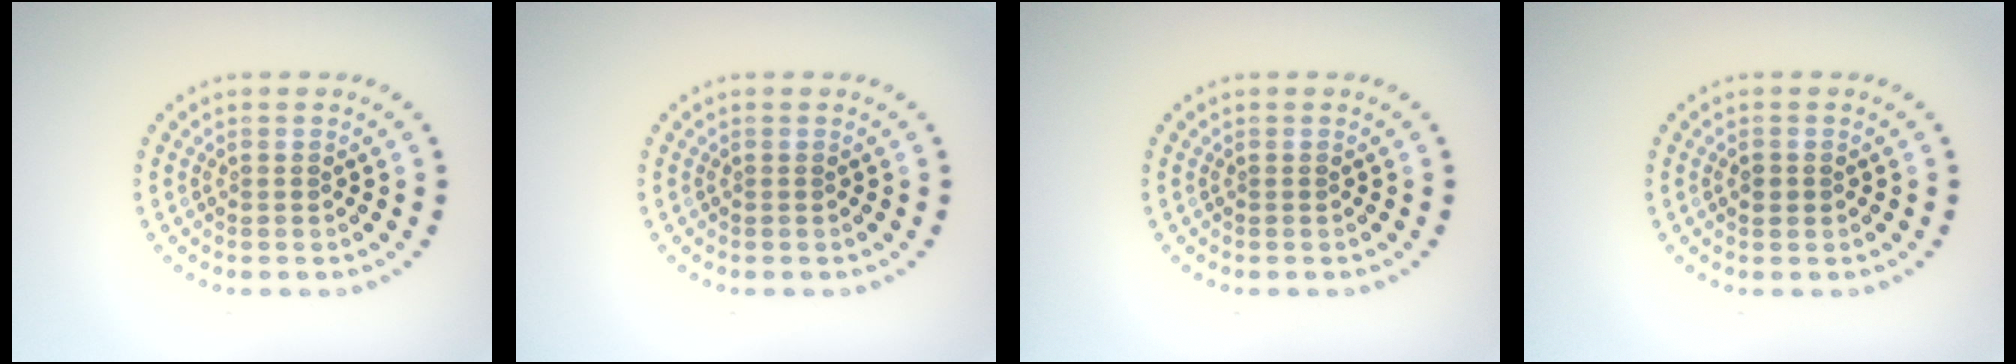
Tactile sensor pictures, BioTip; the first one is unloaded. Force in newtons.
{"total": 0.0}
{"total": 0.0}
{"total": 1.2, "press": 1.1, "slide": 0.2}